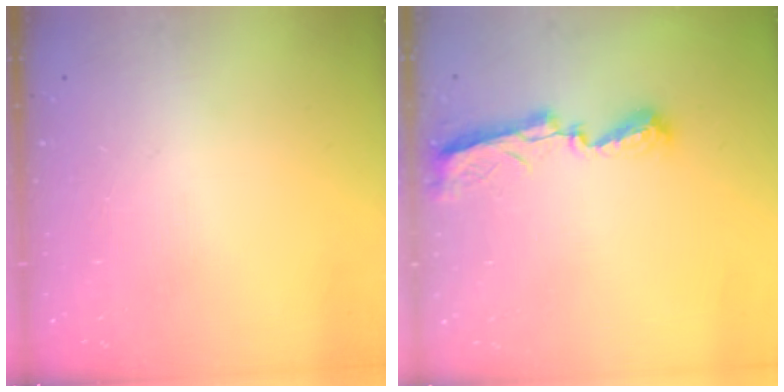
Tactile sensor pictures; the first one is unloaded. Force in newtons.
{"total": 8.0, "press": 8.0, "slide": 0.4}